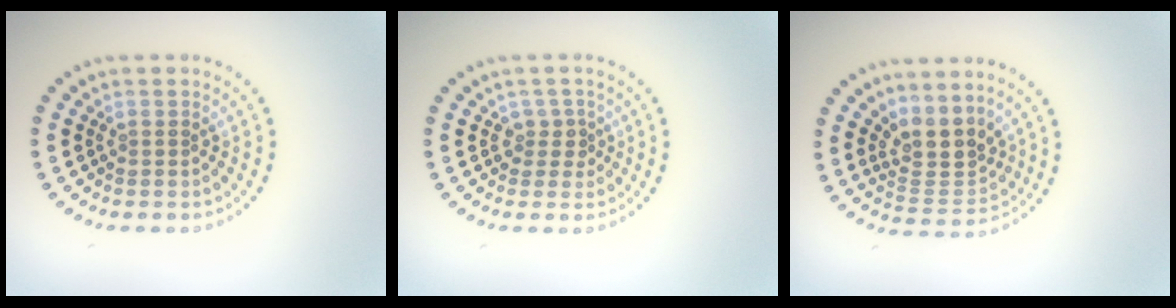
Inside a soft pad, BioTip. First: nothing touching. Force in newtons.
{"total": 1.7, "press": 1.3, "slide": 1.1}
{"total": 3.8, "press": 3.2, "slide": 2.1}